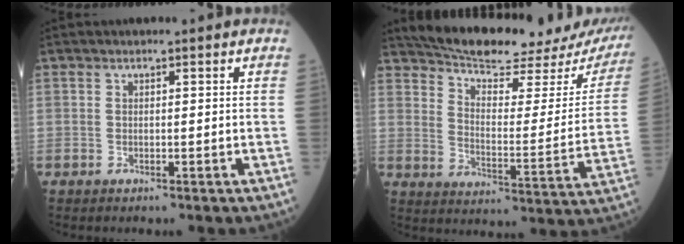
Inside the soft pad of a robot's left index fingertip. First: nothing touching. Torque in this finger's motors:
{"motor_torque": [0.16, -0.61, 0.16, 0.05]}